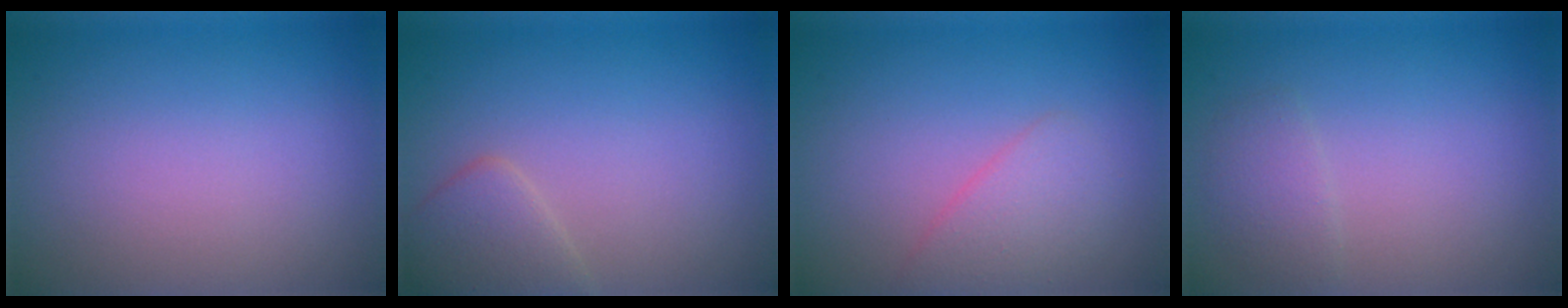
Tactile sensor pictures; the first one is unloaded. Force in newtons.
{"total": 2.5, "press": 2.5, "slide": 0.2}
{"total": 2.3, "press": 2.3, "slide": 0.0}
{"total": 1.5, "press": 1.5, "slide": 0.0}